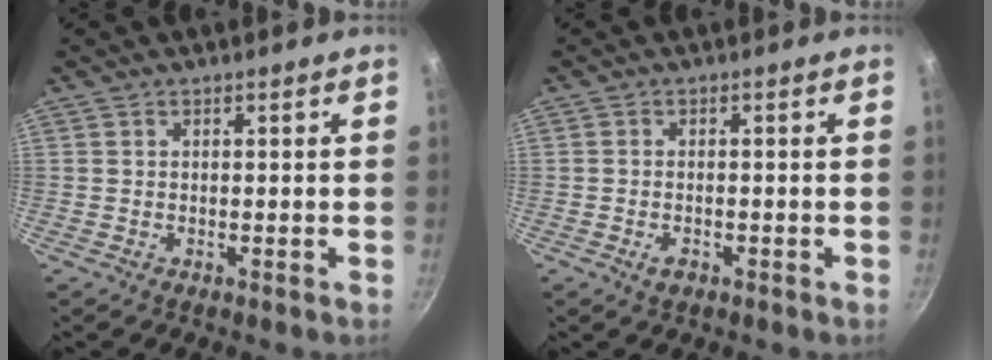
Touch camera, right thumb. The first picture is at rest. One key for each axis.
{"total": 2.1, "fx": -1.0, "fy": 1.2, "fz": 1.4, "tx": -0.025, "ty": 0.005, "tz": -0.020}